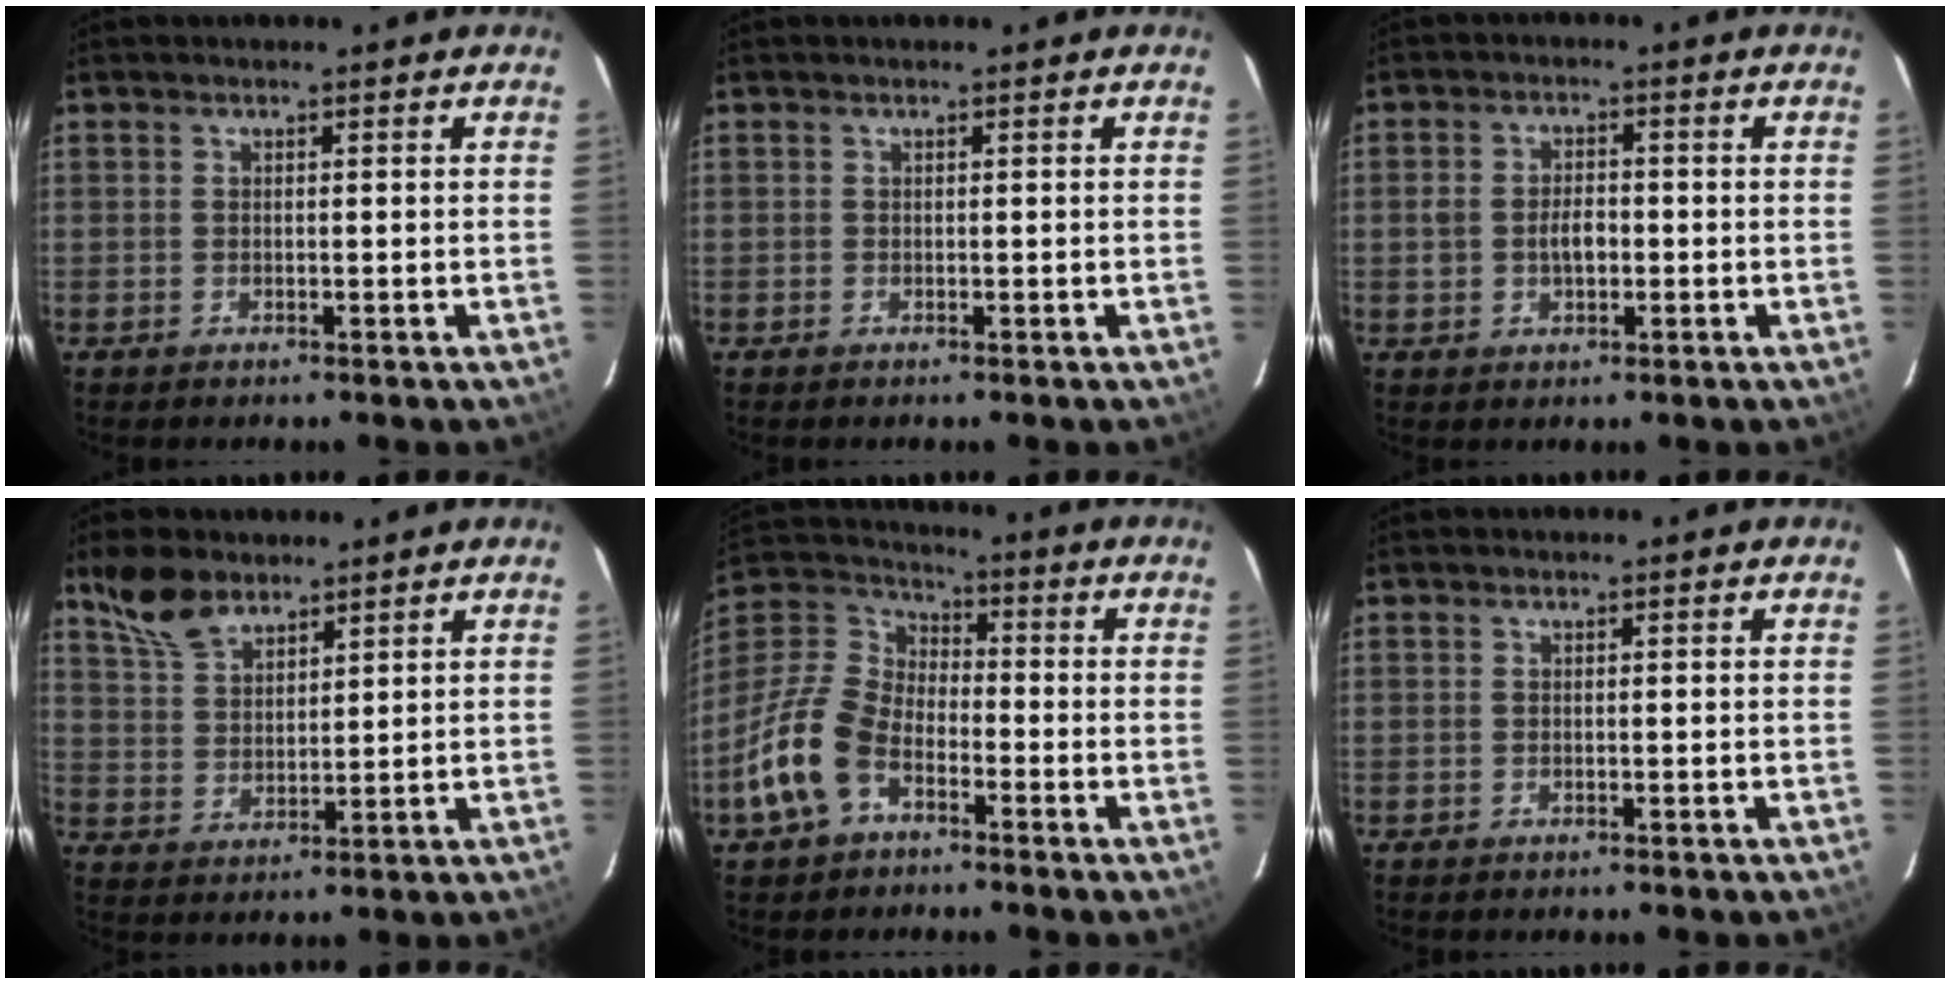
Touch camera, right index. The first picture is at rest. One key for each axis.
{"total": 0.0}
{"total": 4.1, "fx": -0.7, "fy": 2.6, "fz": 3.1, "tx": -0.058, "ty": 0.005, "tz": -0.008}
{"total": 8.1, "fx": 6.2, "fy": 3.8, "fz": 3.6, "tx": -0.074, "ty": 0.019, "tz": 0.125}
{"total": 13.9, "fx": -6.6, "fy": 8.5, "fz": 8.7, "tx": -0.194, "ty": 0.011, "tz": -0.132}
{"total": 0.0}